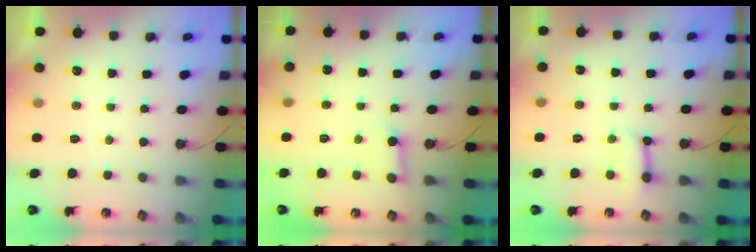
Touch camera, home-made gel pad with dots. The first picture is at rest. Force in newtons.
{"total": 3.0, "press": 3.0, "slide": 0.4}
{"total": 5.7, "press": 5.7, "slide": 0.7}